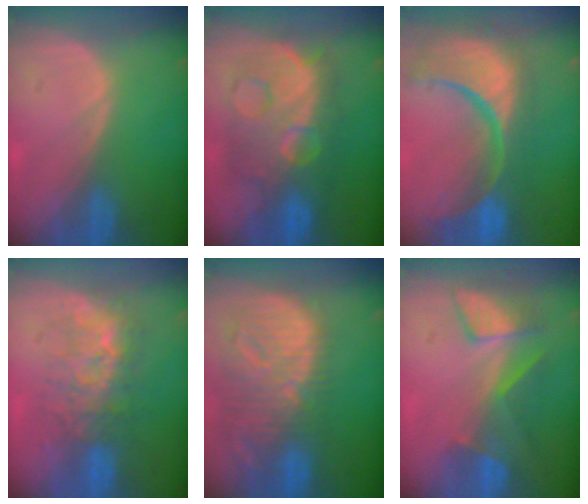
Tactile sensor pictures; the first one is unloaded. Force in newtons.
{"total": 12.1, "press": 12.0, "slide": 1.4}
{"total": 15.4, "press": 12.2, "slide": 9.5}
{"total": 7.9, "press": 7.6, "slide": 2.3}
{"total": 12.9, "press": 11.2, "slide": 6.4}
{"total": 8.1, "press": 7.0, "slide": 3.9}